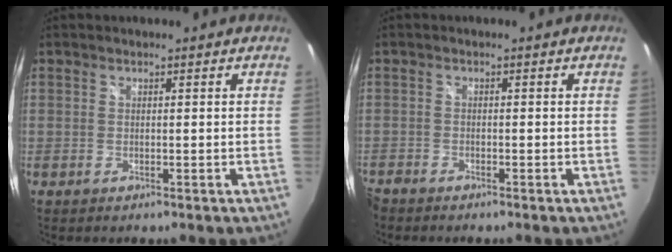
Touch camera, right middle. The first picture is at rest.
{"total": 2.5, "force": [-2.3, 0.8, 0.4], "torque": [-0.021, -0.010, -0.047]}